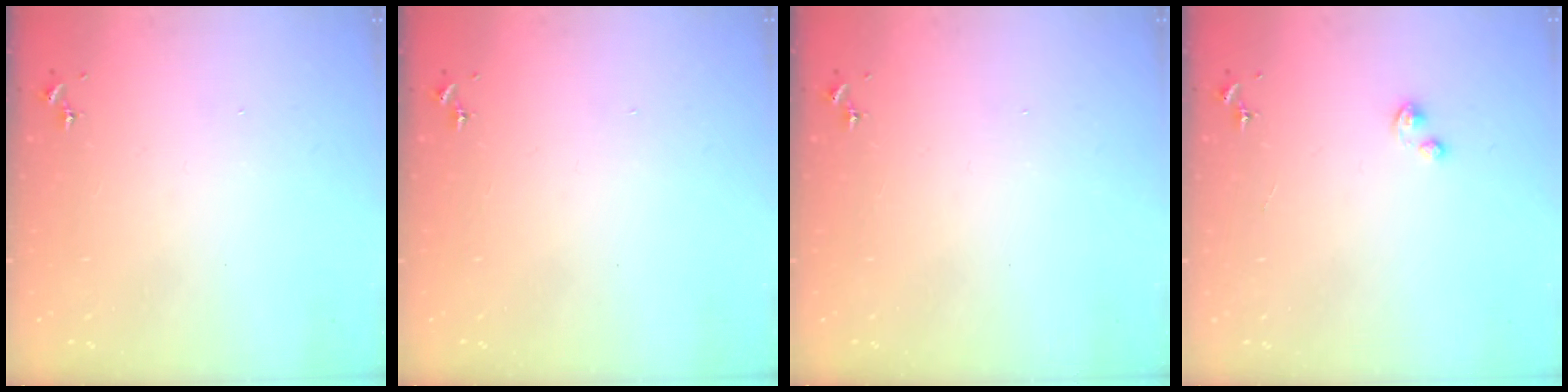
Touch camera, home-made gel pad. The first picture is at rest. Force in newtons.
{"total": 0.0}
{"total": 0.0}
{"total": 2.1, "press": 2.0, "slide": 0.5}